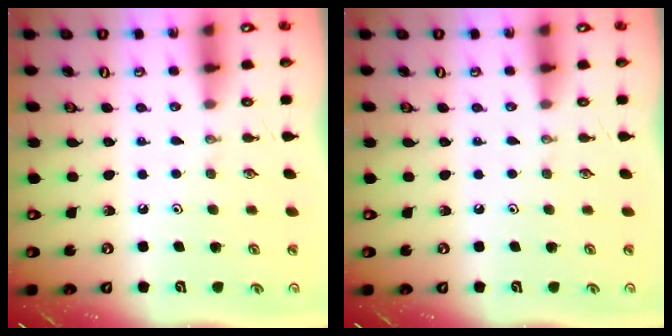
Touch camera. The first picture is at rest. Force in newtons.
{"total": 0.0}